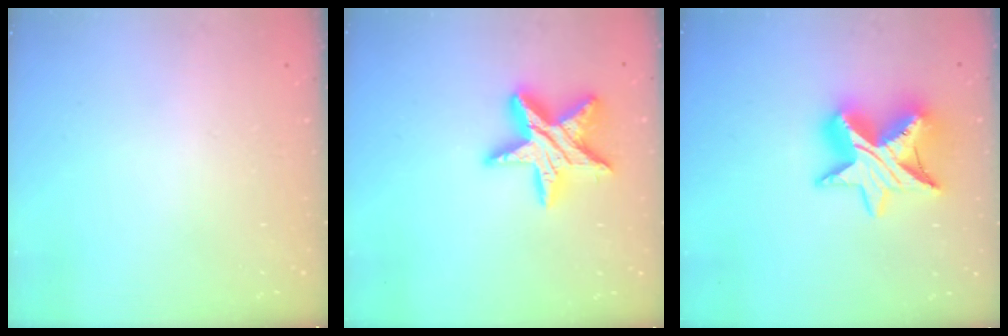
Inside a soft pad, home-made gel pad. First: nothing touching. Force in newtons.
{"total": 17.4, "press": 17.4, "slide": 0.8}
{"total": 16.2, "press": 16.2, "slide": 1.1}